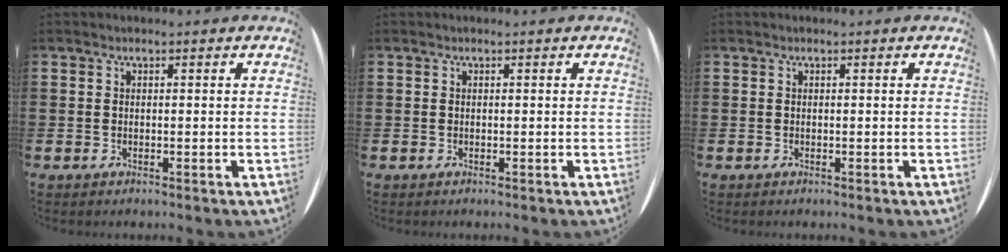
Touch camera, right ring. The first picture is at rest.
{"total": 0.0}
{"total": 0.0}